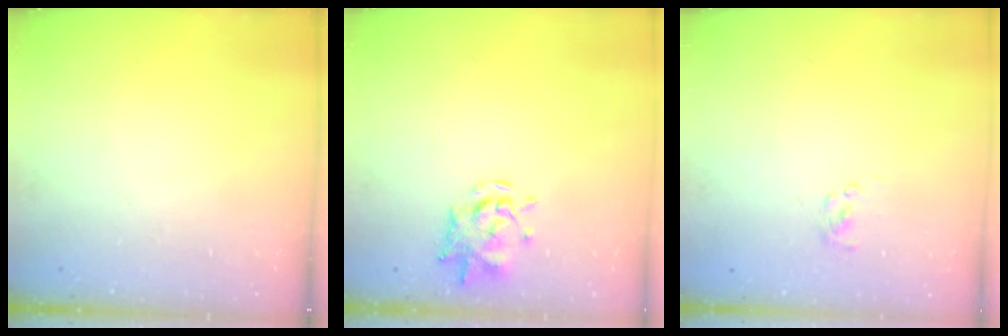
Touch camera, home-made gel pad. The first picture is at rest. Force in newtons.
{"total": 1.8, "press": 1.8, "slide": 0.4}
{"total": 1.4, "press": 1.0, "slide": 0.9}